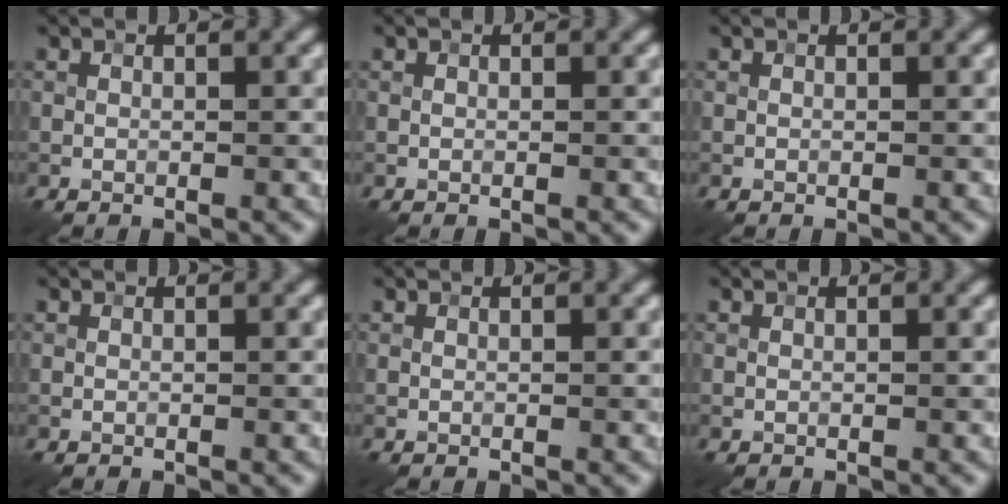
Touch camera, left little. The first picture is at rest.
{"total": 0.0}
{"total": 0.0}
{"total": 0.0}
{"total": 0.0}
{"total": 0.0}